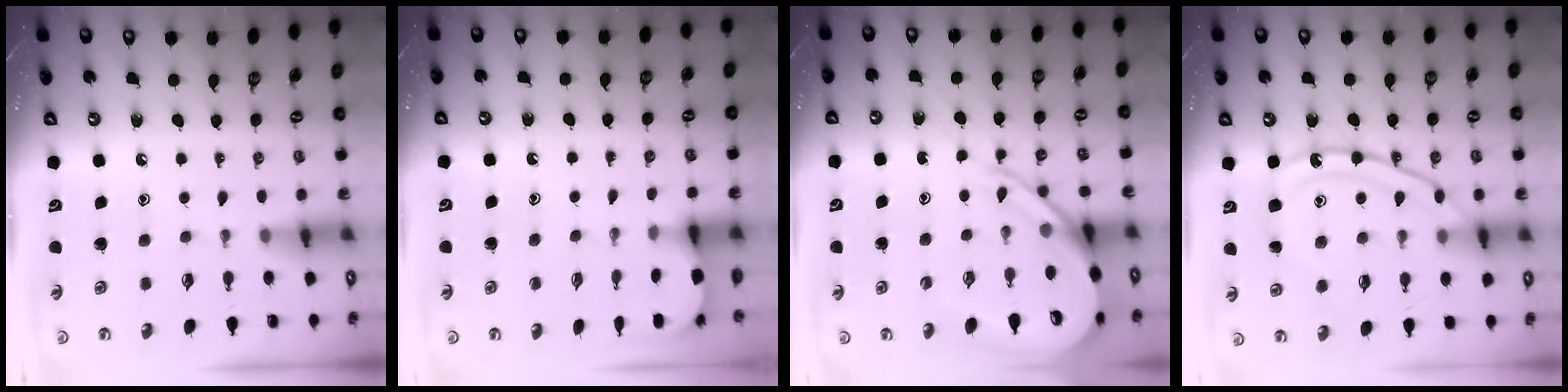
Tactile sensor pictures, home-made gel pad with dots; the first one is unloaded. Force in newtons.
{"total": 2.6, "press": 2.6, "slide": 0.3}
{"total": 10.7, "press": 10.7, "slide": 1.2}
{"total": 13.7, "press": 13.6, "slide": 1.1}